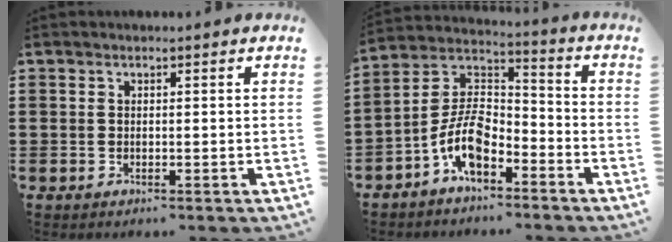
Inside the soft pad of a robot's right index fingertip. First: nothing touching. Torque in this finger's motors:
{"motor_torque": [1.81, 0.33, 1.05, 0.15]}